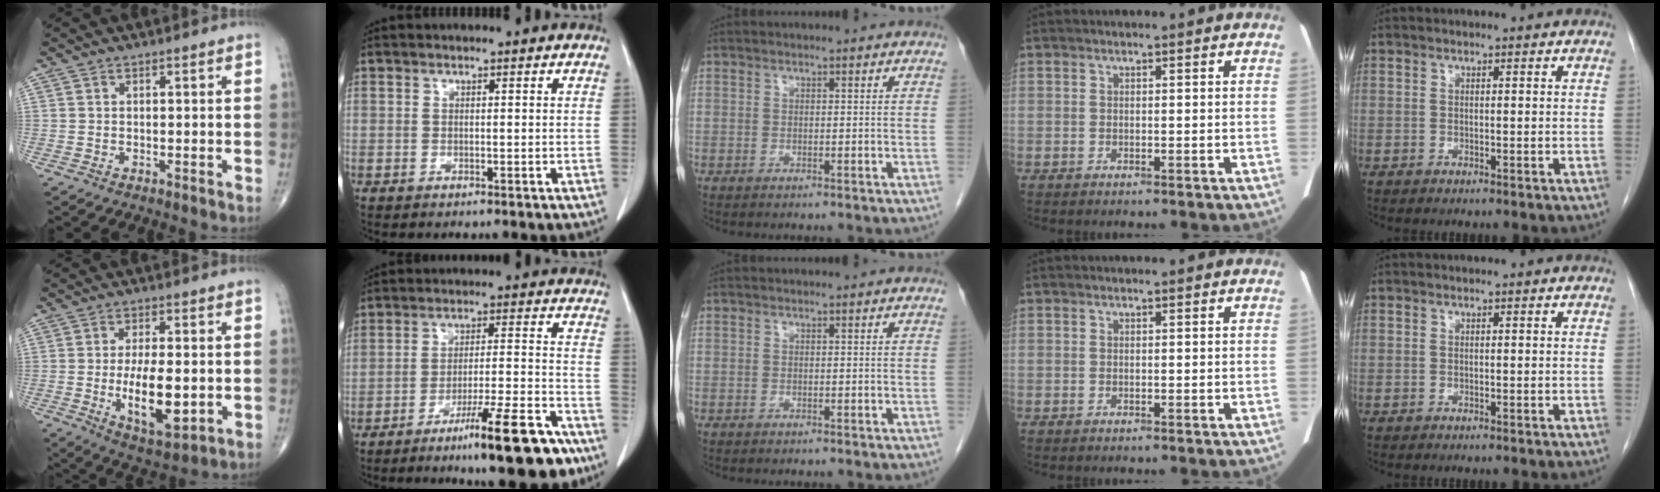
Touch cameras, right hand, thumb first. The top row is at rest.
{"thumb": {"total": 11.8, "force": [-1.7, 4.9, 10.6], "torque": [-0.167, -0.015, -0.019]}, "index": {"total": 14.5, "force": [-9.7, 1.4, 10.6], "torque": [-0.148, 0.002, -0.150]}}